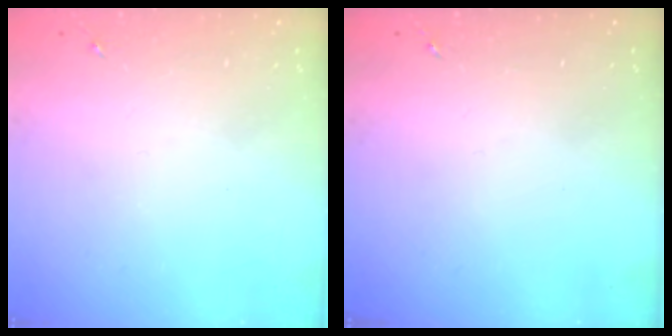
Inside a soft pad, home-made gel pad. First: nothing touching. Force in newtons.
{"total": 0.0}